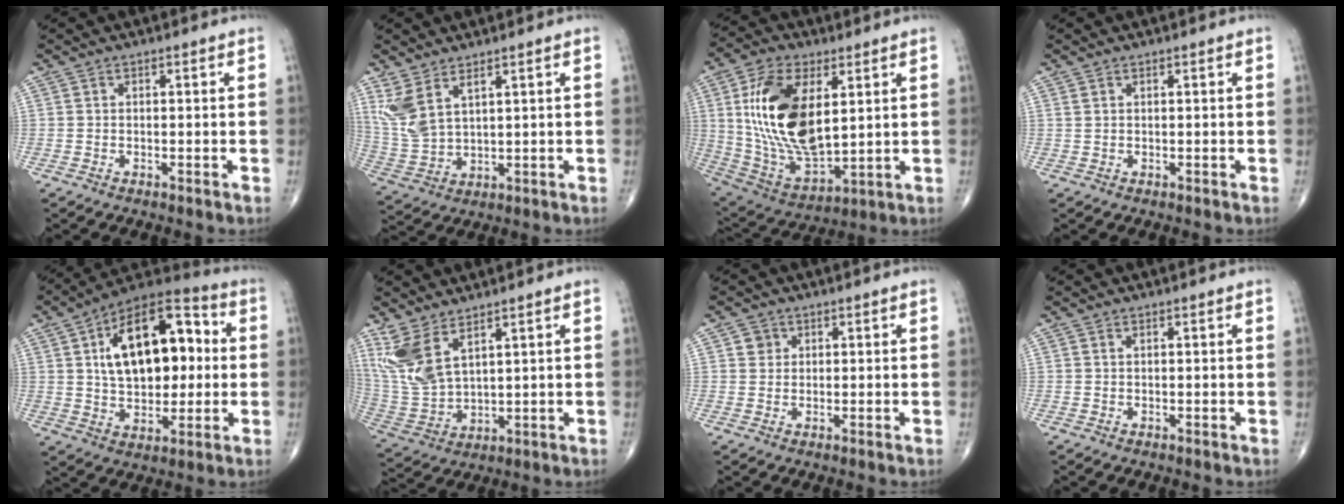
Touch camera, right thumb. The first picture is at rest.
{"total": 8.0, "force": [4.6, 3.5, 5.5], "torque": [-0.122, -0.017, 0.108]}
{"total": 20.8, "force": [4.7, 10.7, 17.2], "torque": [-0.322, -0.023, 0.096]}
{"total": 0.6, "force": [0.4, 0.2, 0.4], "torque": [-0.009, 0.005, 0.011]}
{"total": 21.6, "force": [3.7, 12.1, 17.5], "torque": [-0.244, 0.022, 0.055]}
{"total": 10.2, "force": [6.0, 4.4, 6.9], "torque": [-0.155, -0.027, 0.144]}
{"total": 2.1, "force": [0.8, 1.9, 0.4], "torque": [0.005, -0.003, 0.008]}
{"total": 0.0}